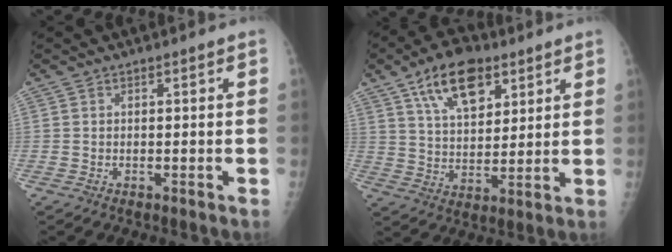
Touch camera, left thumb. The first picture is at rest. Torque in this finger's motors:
{"motor_torque": [1.19, 1.25, 0.85, -0.64, 0.07]}